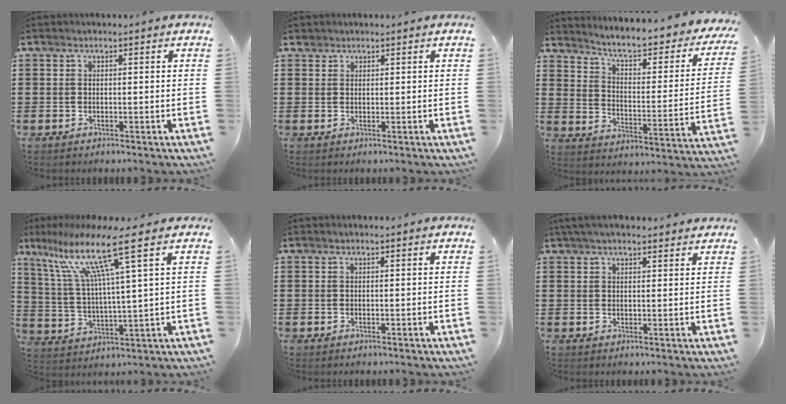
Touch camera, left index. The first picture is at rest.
{"total": 1.0, "force": [0.9, 0.6, 0.1], "torque": [-0.004, 0.002, 0.018]}
{"total": 5.0, "force": [4.1, 0.4, 2.8], "torque": [-0.068, -0.041, 0.056]}
{"total": 12.5, "force": [7.3, 0.3, 10.1], "torque": [-0.225, -0.026, 0.115]}
{"total": 0.0}
{"total": 3.0, "force": [2.5, 0.5, 1.6], "torque": [-0.035, 0.004, 0.048]}